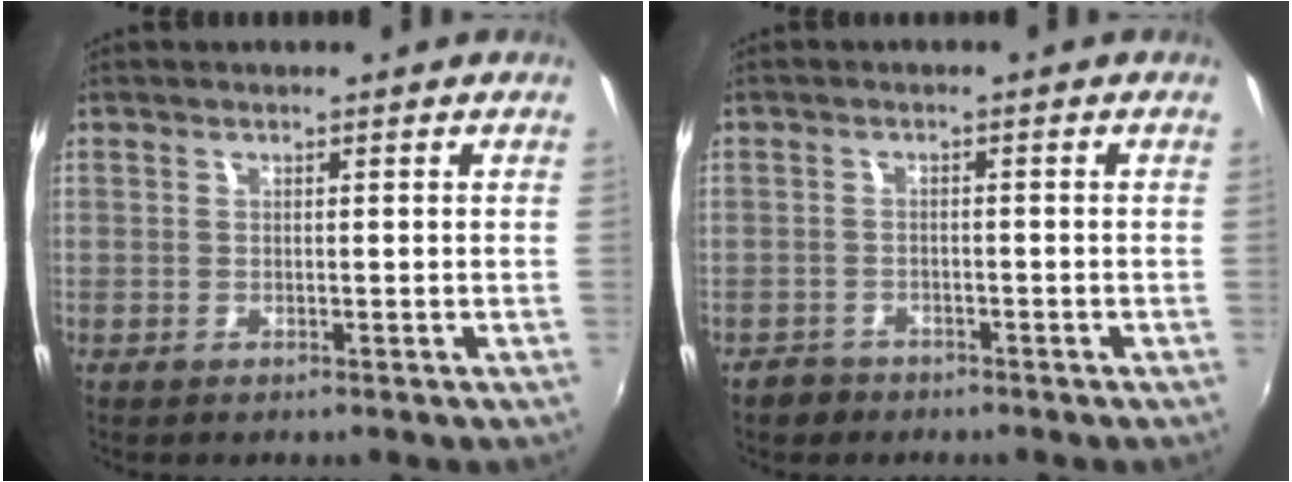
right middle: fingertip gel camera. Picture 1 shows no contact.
{"total": 2.9, "force": [-2.2, 1.8, 0.4], "torque": [-0.019, 0.002, -0.037]}